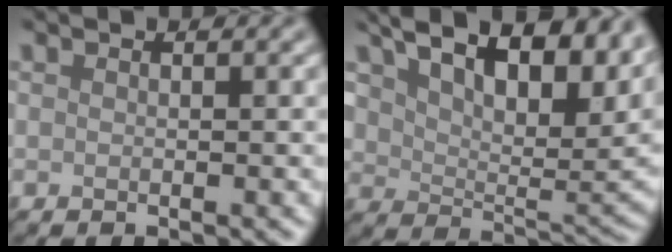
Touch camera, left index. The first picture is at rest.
{"total": 13.4, "force": [7.7, 6.3, 9.0], "torque": [-0.132, 0.007, 0.129]}